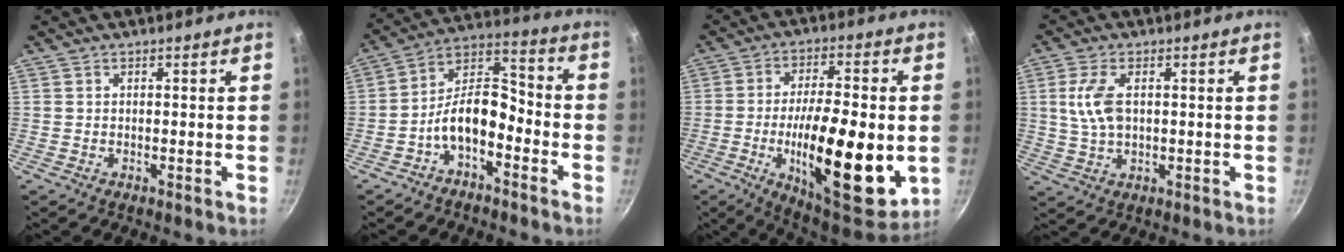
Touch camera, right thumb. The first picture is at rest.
{"total": 10.8, "force": [-4.8, 5.8, 7.7], "torque": [-0.116, 0.067, -0.095]}
{"total": 23.2, "force": [-4.0, 8.3, 21.3], "torque": [-0.317, 0.001, -0.061]}
{"total": 7.4, "force": [1.2, 4.1, 6.1], "torque": [-0.121, 0.005, 0.023]}